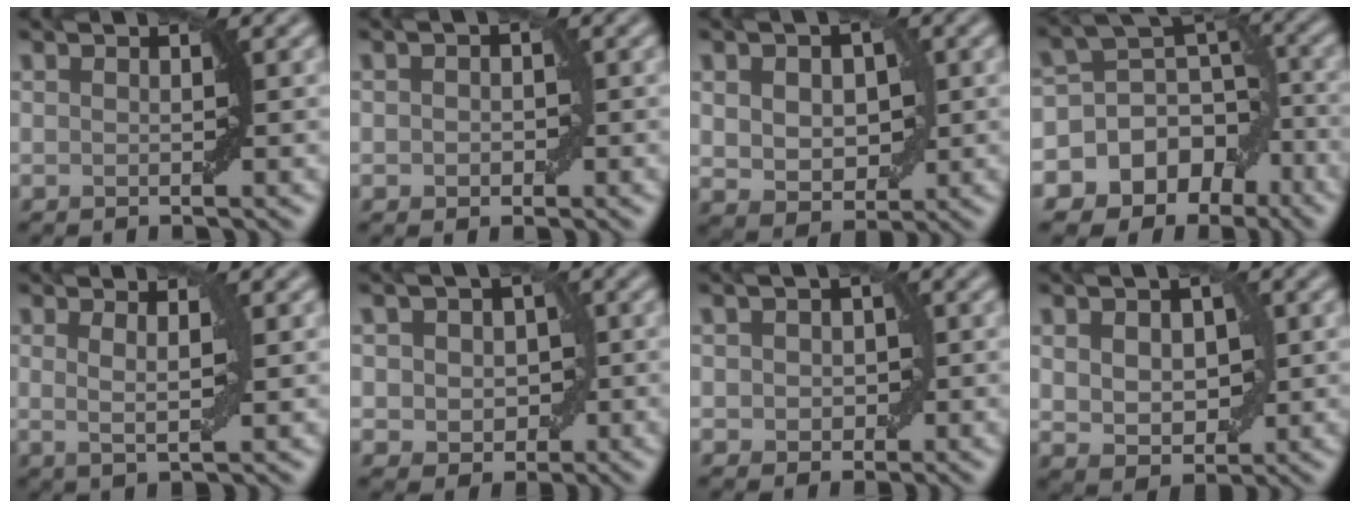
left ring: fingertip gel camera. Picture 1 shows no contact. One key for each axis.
{"total": 1.5, "fx": -0.2, "fy": 1.2, "fz": 0.8, "tx": -0.005, "ty": 0.000, "tz": -0.003}
{"total": 5.1, "fx": 0.5, "fy": 3.5, "fz": 3.7, "tx": -0.048, "ty": 0.000, "tz": 0.013}
{"total": 10.6, "fx": -6.0, "fy": 8.0, "fz": 3.2, "tx": -0.054, "ty": -0.002, "tz": -0.100}
{"total": 2.1, "fx": 0.6, "fy": 0.4, "fz": 1.9, "tx": -0.032, "ty": -0.004, "tz": 0.011}
{"total": 4.3, "fx": 0.1, "fy": 3.5, "fz": 2.6, "tx": -0.019, "ty": 0.010, "tz": -0.011}
{"total": 2.2, "fx": -0.1, "fy": 1.8, "fz": 1.2, "tx": -0.009, "ty": -0.002, "tz": -0.004}
{"total": 4.4, "fx": 0.4, "fy": 3.0, "fz": 3.3, "tx": -0.053, "ty": -0.002, "tz": 0.013}